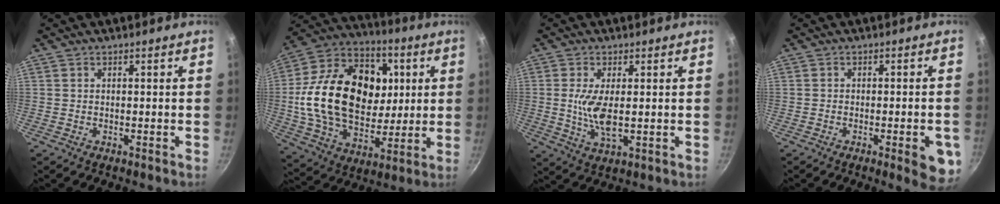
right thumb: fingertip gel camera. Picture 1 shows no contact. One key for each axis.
{"total": 28.3, "fx": 3.4, "fy": 20.0, "fz": 19.8, "tx": -0.325, "ty": 0.011, "tz": 0.058}
{"total": 7.1, "fx": 0.3, "fy": 2.6, "fz": 6.6, "tx": -0.133, "ty": -0.012, "tz": 0.009}
{"total": 7.1, "fx": -2.6, "fy": 2.0, "fz": 6.3, "tx": -0.057, "ty": 0.009, "tz": -0.031}